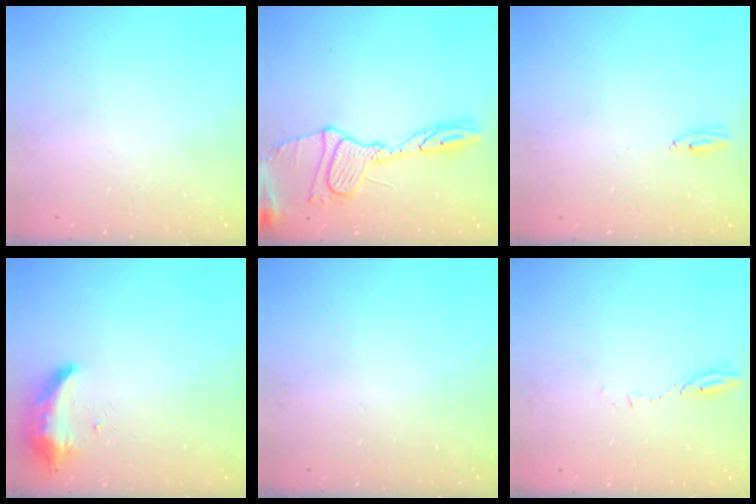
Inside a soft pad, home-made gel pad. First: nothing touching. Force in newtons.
{"total": 17.1, "press": 17.1, "slide": 1.5}
{"total": 3.4, "press": 3.0, "slide": 1.7}
{"total": 8.6, "press": 8.6, "slide": 1.1}
{"total": 0.0}
{"total": 4.0, "press": 4.0, "slide": 0.5}